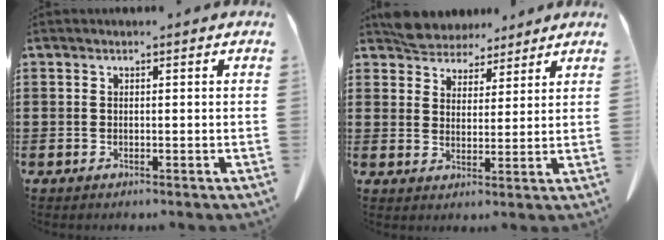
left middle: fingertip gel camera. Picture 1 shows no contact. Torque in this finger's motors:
{"motor_torque": [0.17, 0.17, 0.05, 0.03]}